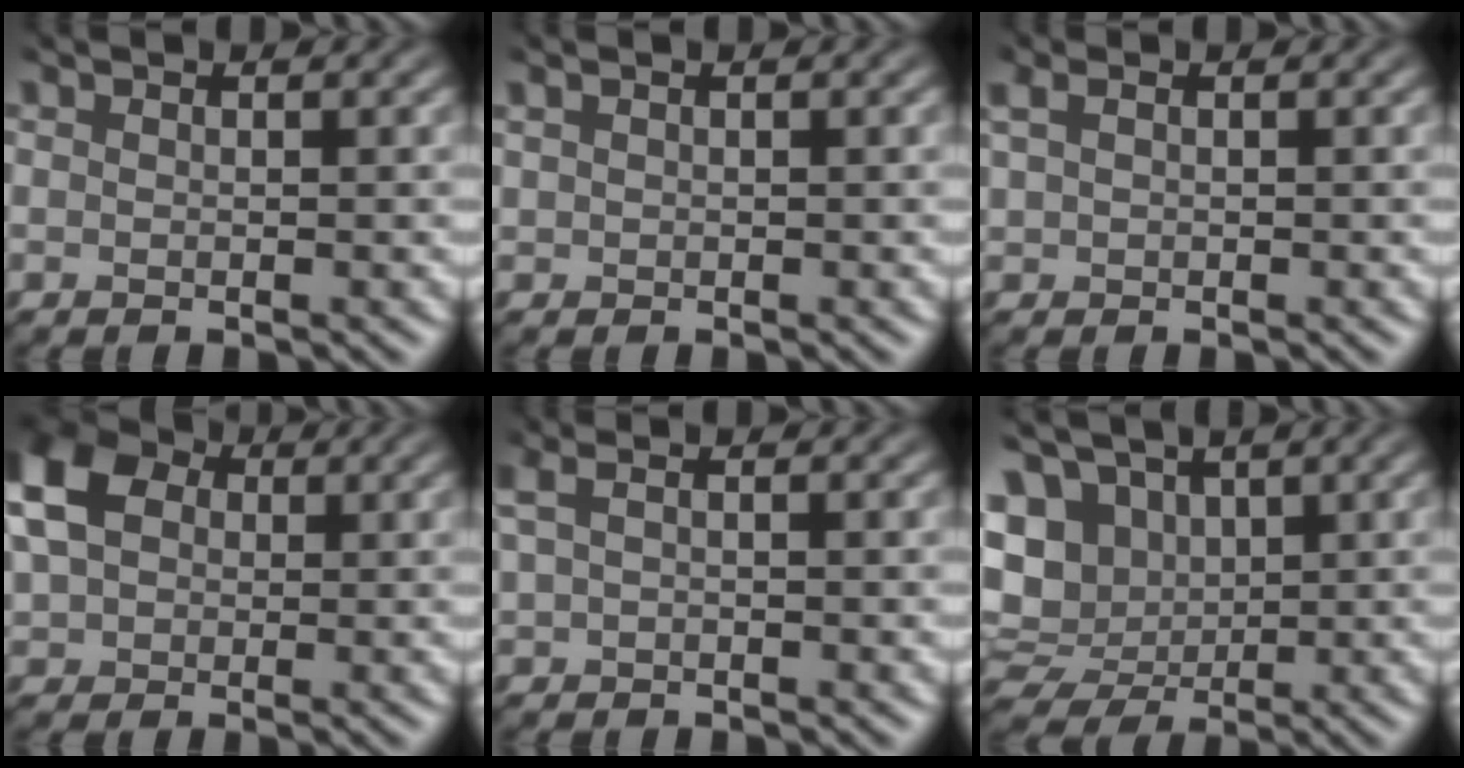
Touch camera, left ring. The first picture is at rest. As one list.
[{"total": 0.0}, {"total": 0.9, "force": [0.5, 0.6, 0.5], "torque": [-0.022, 0.006, 0.022]}, {"total": 6.4, "force": [1.5, 4.9, 3.8], "torque": [-0.117, 0.018, 0.034]}, {"total": 1.7, "force": [0.5, 0.7, 1.4], "torque": [-0.027, 0.009, 0.009]}, {"total": 6.9, "force": [1.9, 5.3, 4.0], "torque": [-0.101, 0.011, 0.038]}]